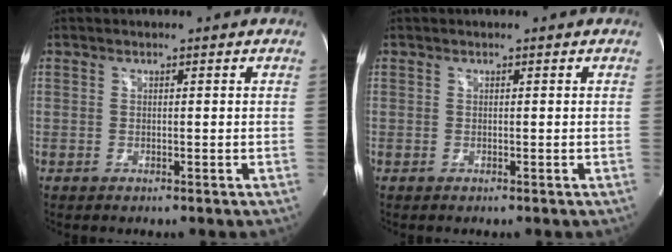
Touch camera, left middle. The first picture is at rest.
{"total": 0.0}